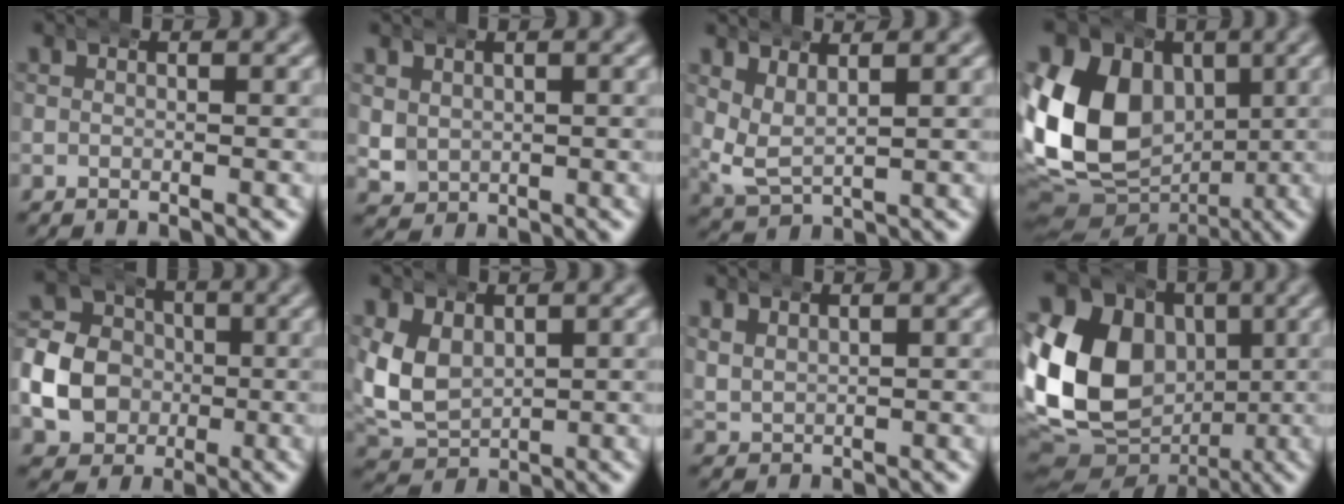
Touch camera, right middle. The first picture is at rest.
{"total": 2.7, "force": [0.8, 2.4, 1.0], "torque": [-0.044, -0.017, 0.026]}
{"total": 4.1, "force": [1.8, 2.8, 2.4], "torque": [-0.071, -0.020, 0.043]}
{"total": 15.6, "force": [1.0, 12.7, 9.0], "torque": [-0.193, -0.039, 0.032]}
{"total": 9.4, "force": [-0.2, 8.5, 4.0], "torque": [-0.101, -0.031, -0.004]}
{"total": 6.6, "force": [0.5, 5.6, 3.4], "torque": [-0.113, -0.030, 0.028]}
{"total": 2.4, "force": [1.7, 1.5, 0.8], "torque": [-0.028, -0.006, 0.042]}
{"total": 17.7, "force": [0.7, 14.5, 10.0], "torque": [-0.217, -0.044, 0.026]}